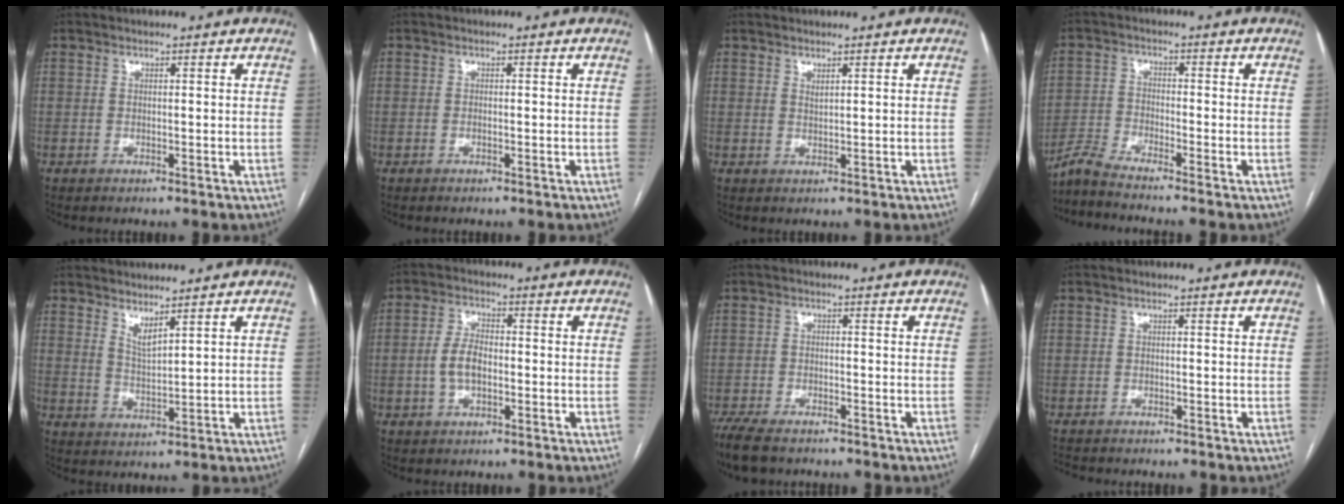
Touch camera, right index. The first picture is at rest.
{"total": 0.0}
{"total": 0.9, "force": [0.7, 0.1, 0.5], "torque": [-0.011, -0.005, 0.016]}
{"total": 4.9, "force": [-4.5, -1.5, 1.3], "torque": [-0.036, -0.022, -0.090]}
{"total": 3.1, "force": [2.5, 0.2, 1.7], "torque": [-0.035, -0.017, 0.055]}
{"total": 4.7, "force": [-0.8, 2.4, 3.9], "torque": [-0.088, 0.011, -0.013]}
{"total": 7.4, "force": [-6.1, 2.3, 3.6], "torque": [-0.064, -0.016, -0.102]}
{"total": 1.8, "force": [-1.7, 0.4, 0.3], "torque": [-0.004, -0.008, -0.026]}